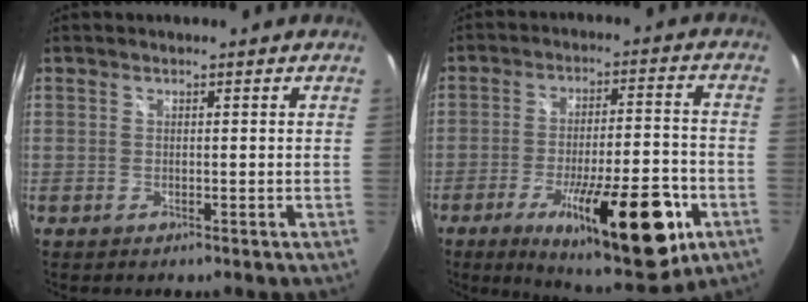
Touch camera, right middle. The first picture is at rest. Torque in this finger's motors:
{"motor_torque": [1.88, -0.26, 0.59, 0.21]}